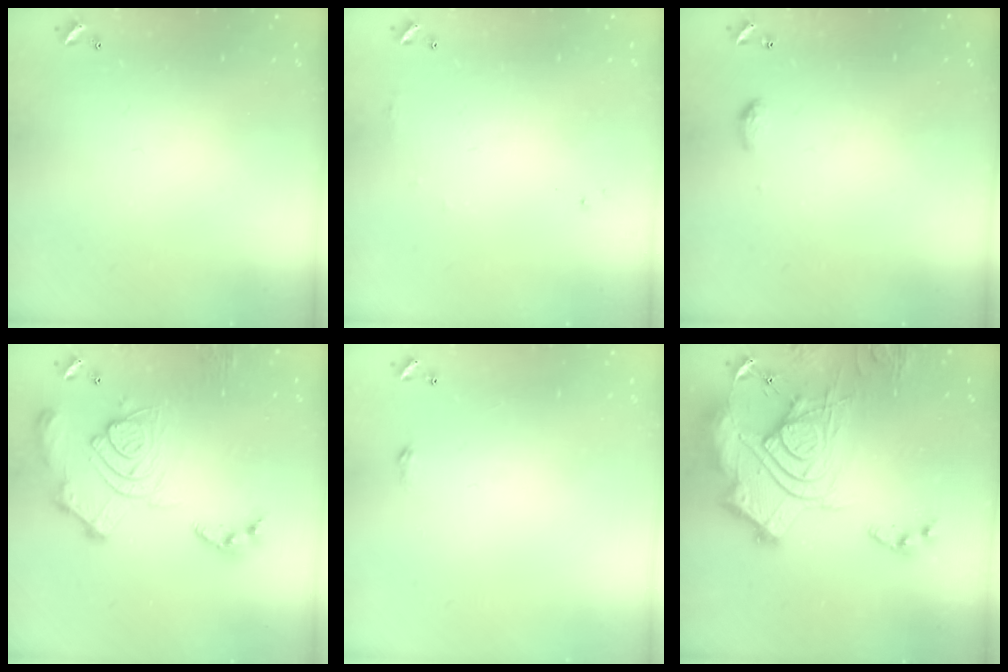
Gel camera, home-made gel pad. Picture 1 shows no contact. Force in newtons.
{"total": 4.7, "press": 4.7, "slide": 0.7}
{"total": 4.7, "press": 4.7, "slide": 0.6}
{"total": 17.1, "press": 17.0, "slide": 1.6}
{"total": 1.8, "press": 1.8, "slide": 0.3}
{"total": 26.0, "press": 25.8, "slide": 3.2}